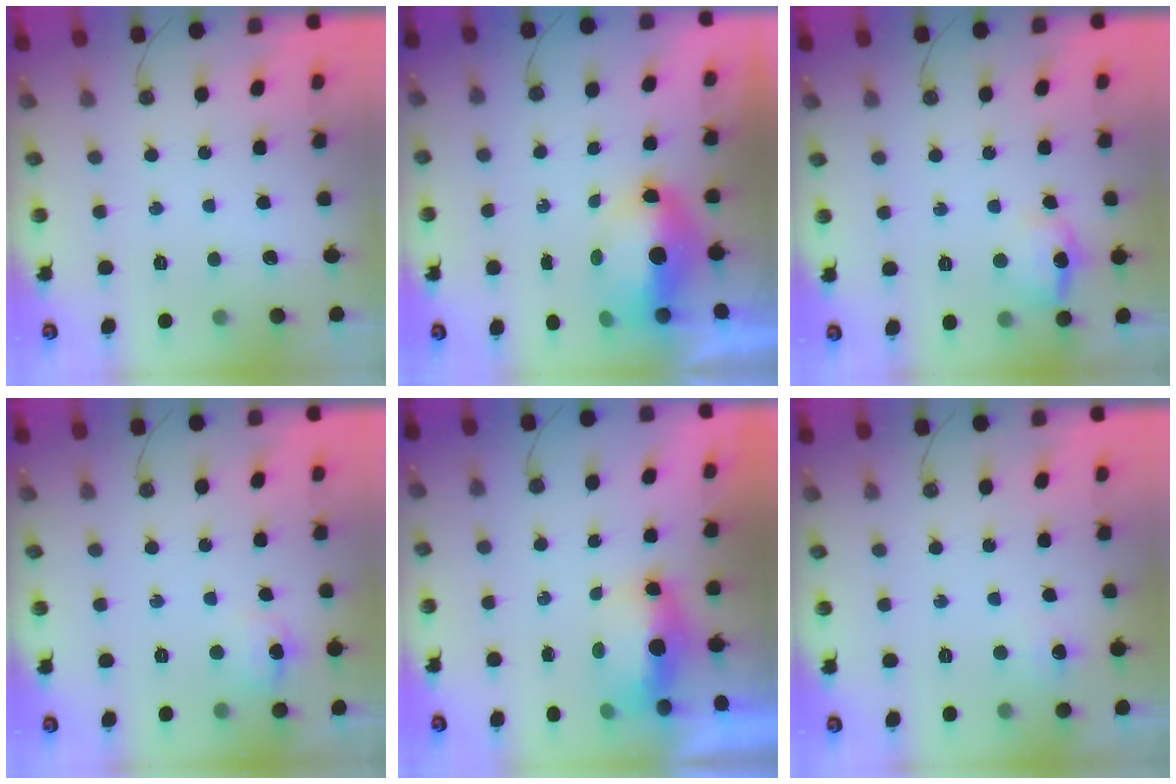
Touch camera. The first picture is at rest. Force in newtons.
{"total": 8.8, "press": 8.6, "slide": 1.6}
{"total": 10.1, "press": 10.0, "slide": 0.8}
{"total": 7.1, "press": 7.0, "slide": 0.8}
{"total": 7.0, "press": 7.0, "slide": 0.3}
{"total": 3.7, "press": 3.7, "slide": 0.6}